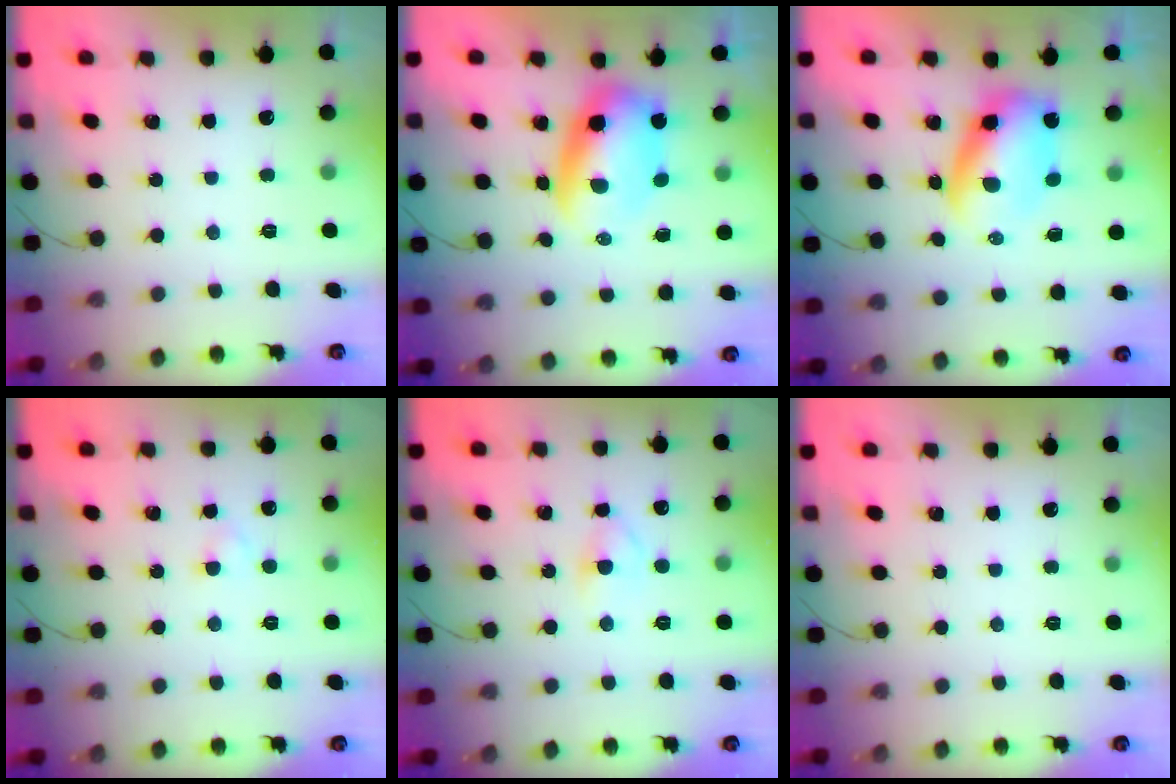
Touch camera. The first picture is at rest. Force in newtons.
{"total": 7.3, "press": 7.0, "slide": 1.8}
{"total": 6.6, "press": 6.3, "slide": 1.9}
{"total": 1.6, "press": 1.4, "slide": 0.8}
{"total": 4.1, "press": 3.9, "slide": 1.1}
{"total": 0.0}